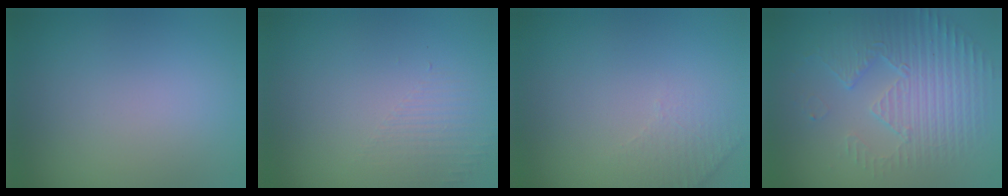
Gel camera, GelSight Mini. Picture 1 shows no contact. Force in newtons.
{"total": 1.4, "press": 0.2, "slide": 1.4}
{"total": 1.6, "press": 1.5, "slide": 0.4}
{"total": 5.2, "press": 3.7, "slide": 3.7}